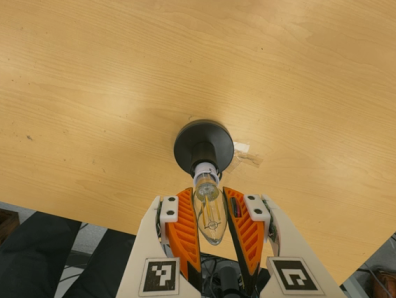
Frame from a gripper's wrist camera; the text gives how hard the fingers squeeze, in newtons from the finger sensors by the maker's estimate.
{"total": 11.7, "left": 11.3, "right": 12.1}